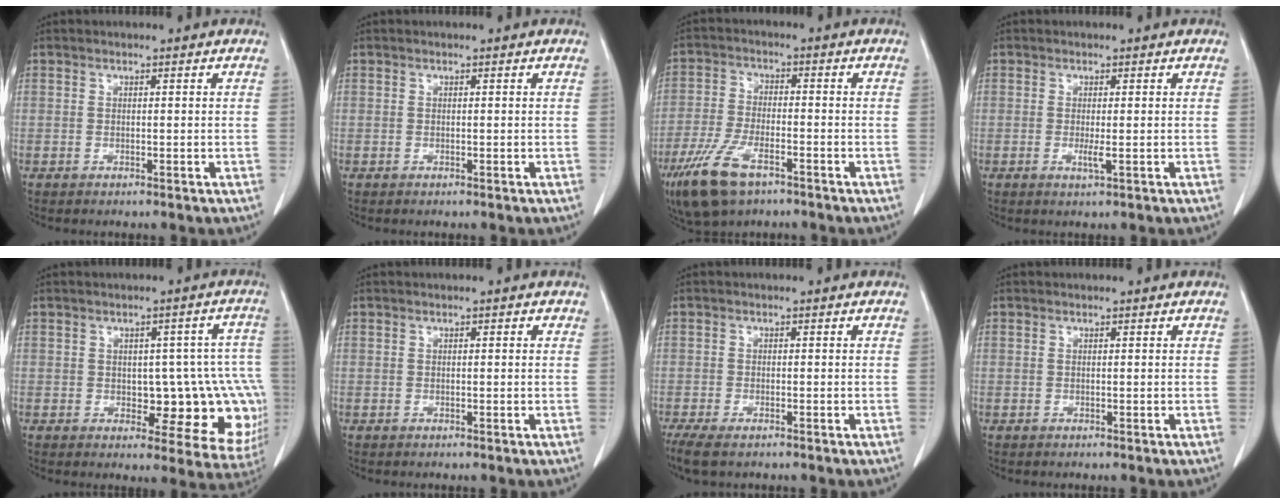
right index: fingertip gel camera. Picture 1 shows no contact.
{"total": 0.0}
{"total": 9.9, "force": [-6.1, 3.4, 7.1], "torque": [-0.151, -0.017, -0.109]}
{"total": 1.6, "force": [-0.3, 0.1, 1.5], "torque": [-0.031, -0.005, -0.003]}
{"total": 13.5, "force": [-2.0, 6.5, 11.7], "torque": [-0.090, 0.025, -0.008]}
{"total": 0.6, "force": [0.2, 0.3, 0.5], "torque": [-0.008, 0.003, 0.001]}
{"total": 5.2, "force": [-3.9, 1.6, 3.2], "torque": [-0.059, -0.015, -0.061]}
{"total": 0.0}